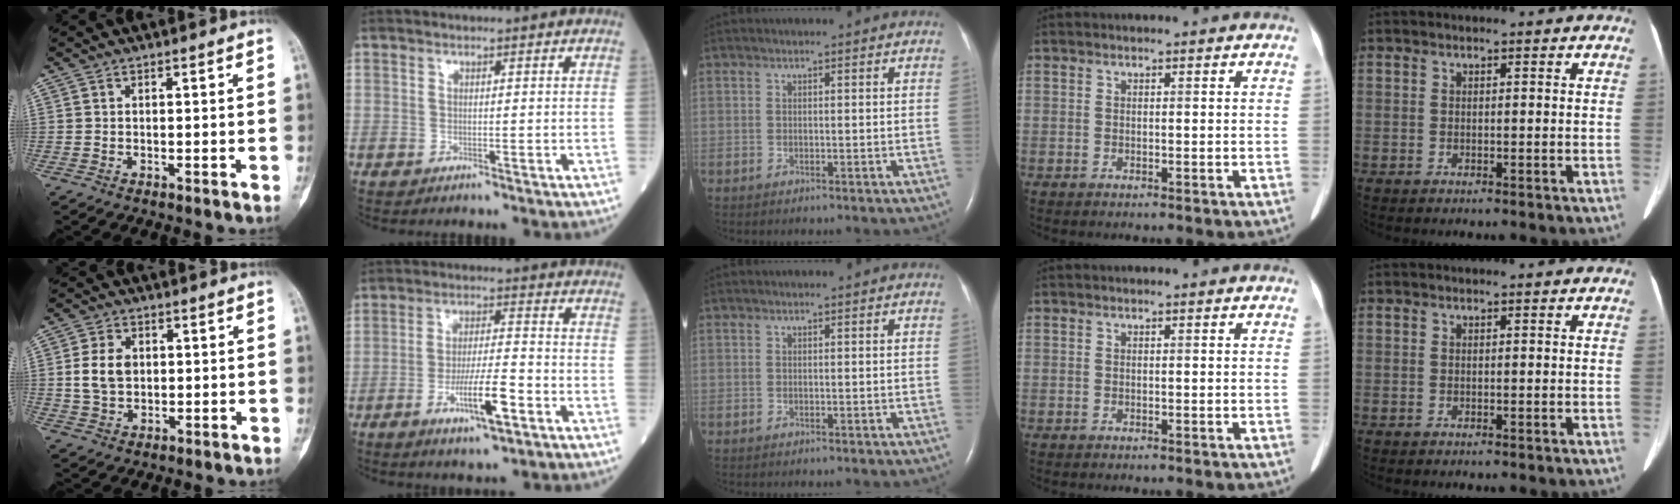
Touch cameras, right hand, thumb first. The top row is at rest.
{"thumb": {"total": 6.4, "force": [0.6, 4.7, 4.3], "torque": [-0.073, 0.002, 0.014]}, "index": {"total": 8.6, "force": [-3.8, 1.1, 7.7], "torque": [-0.140, -0.006, -0.063]}}